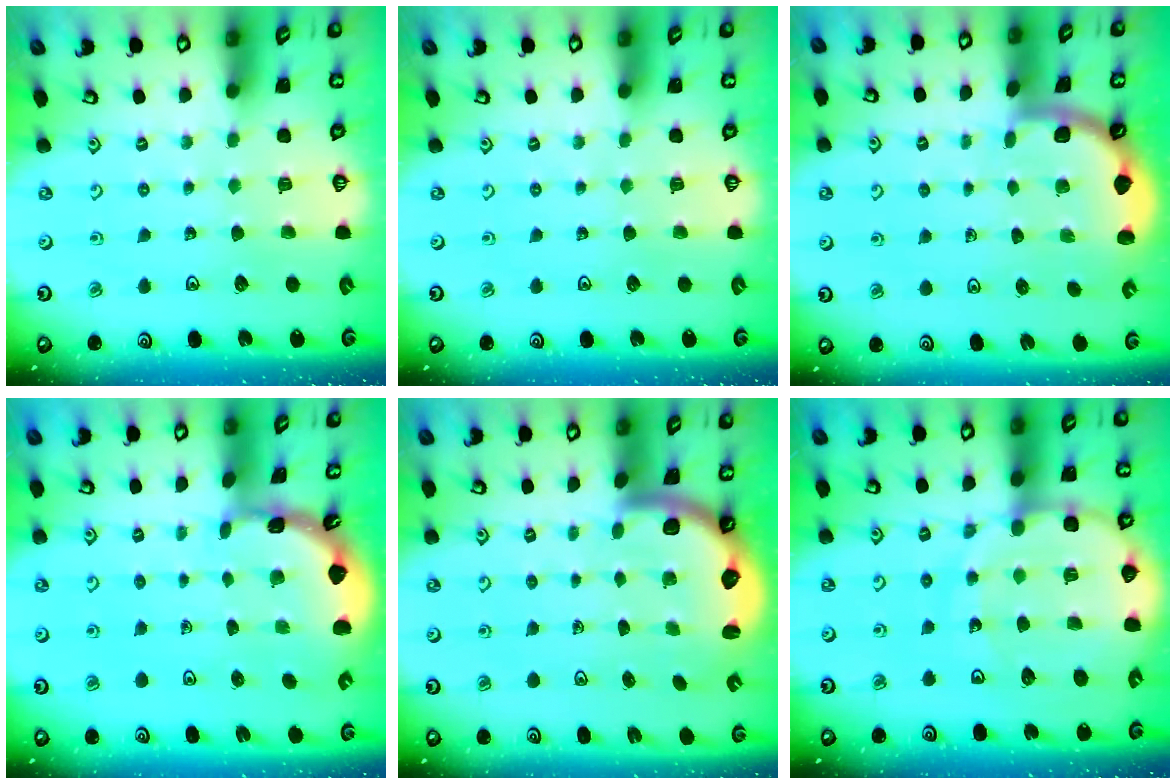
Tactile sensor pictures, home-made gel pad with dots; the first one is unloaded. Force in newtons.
{"total": 0.0}
{"total": 1.8, "press": 1.8, "slide": 0.1}
{"total": 1.8, "press": 1.8, "slide": 0.2}
{"total": 2.8, "press": 2.8, "slide": 0.5}
{"total": 15.0, "press": 14.9, "slide": 1.9}